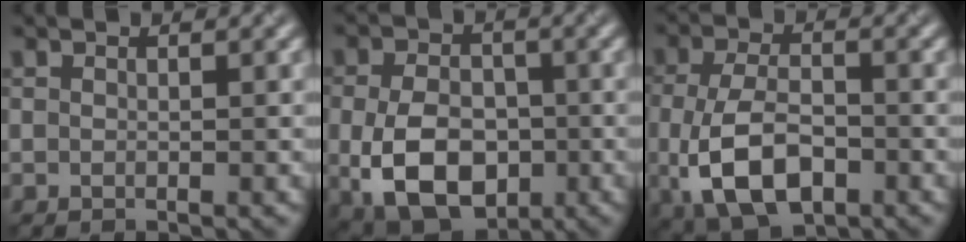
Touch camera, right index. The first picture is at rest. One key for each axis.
{"total": 8.6, "fx": -1.8, "fy": 5.9, "fz": 6.0, "tx": -0.125, "ty": -0.014, "tz": -0.031}
{"total": 7.5, "fx": -2.1, "fy": 4.3, "fz": 5.8, "tx": -0.124, "ty": -0.006, "tz": -0.040}